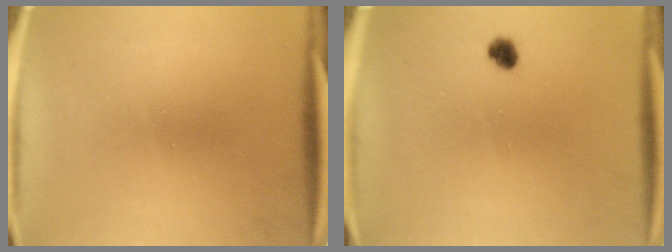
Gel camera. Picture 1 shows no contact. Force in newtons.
{"total": 2.2}